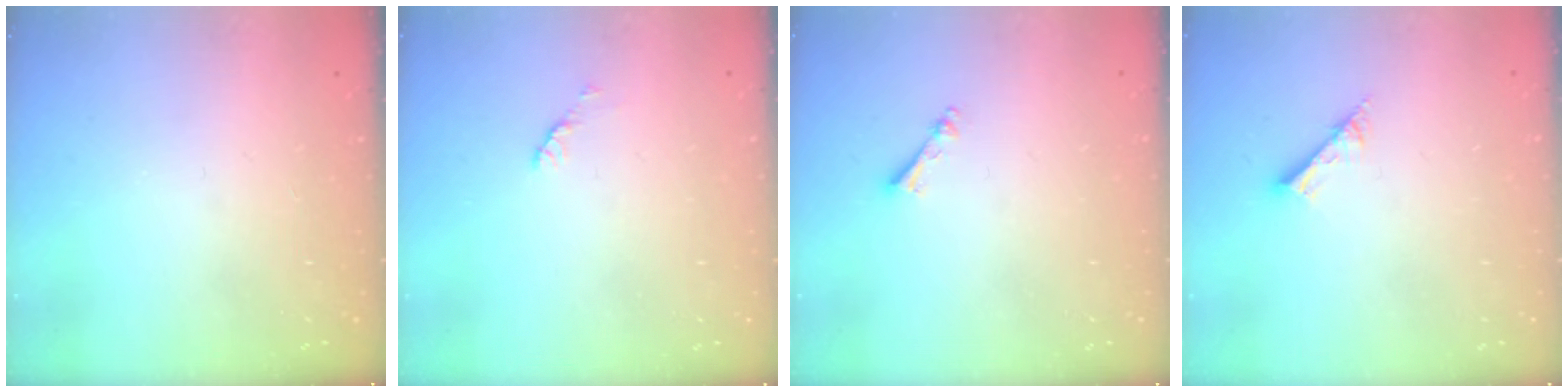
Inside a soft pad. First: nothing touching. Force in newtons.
{"total": 2.8, "press": 2.7, "slide": 0.4}
{"total": 2.5, "press": 2.5, "slide": 0.3}
{"total": 7.9, "press": 7.8, "slide": 0.8}